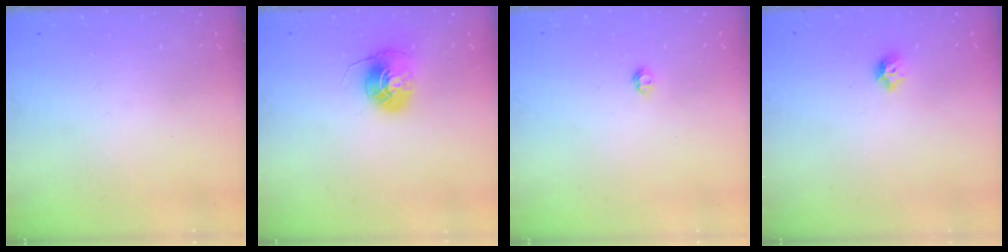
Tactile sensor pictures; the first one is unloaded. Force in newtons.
{"total": 7.7, "press": 7.7, "slide": 0.2}
{"total": 3.9, "press": 3.9, "slide": 0.5}
{"total": 5.2, "press": 5.1, "slide": 0.9}